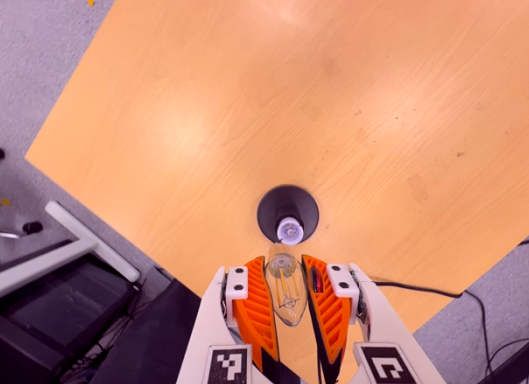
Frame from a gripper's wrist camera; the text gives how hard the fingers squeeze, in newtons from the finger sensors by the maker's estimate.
{"total": 21.9, "left": 24.3, "right": 19.4}